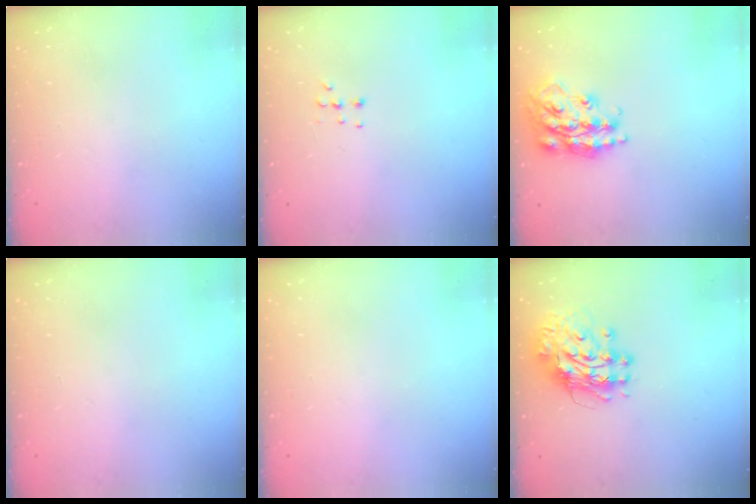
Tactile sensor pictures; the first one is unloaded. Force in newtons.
{"total": 5.7, "press": 5.6, "slide": 1.0}
{"total": 19.2, "press": 19.2, "slide": 1.3}
{"total": 0.0}
{"total": 0.0}
{"total": 12.0, "press": 11.9, "slide": 1.7}